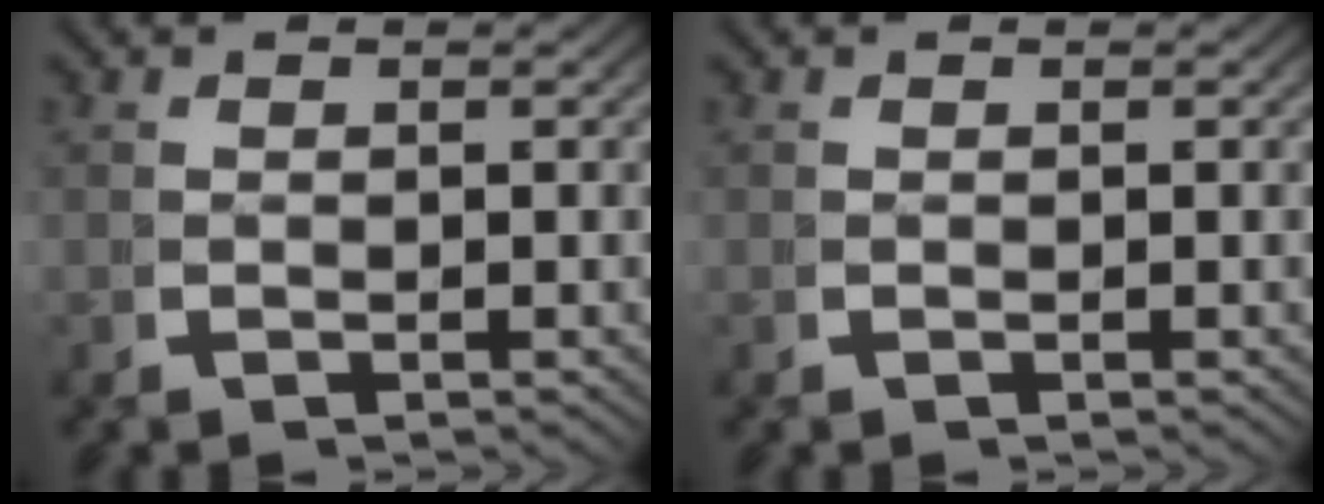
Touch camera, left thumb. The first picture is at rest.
{"total": 0.0}